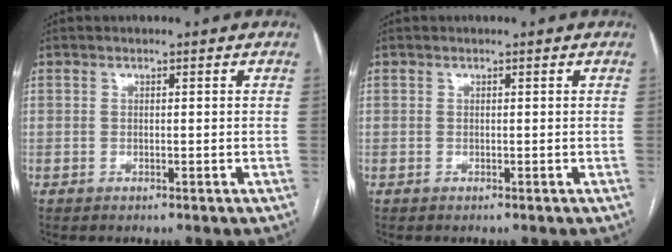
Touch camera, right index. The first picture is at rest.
{"total": 0.0}